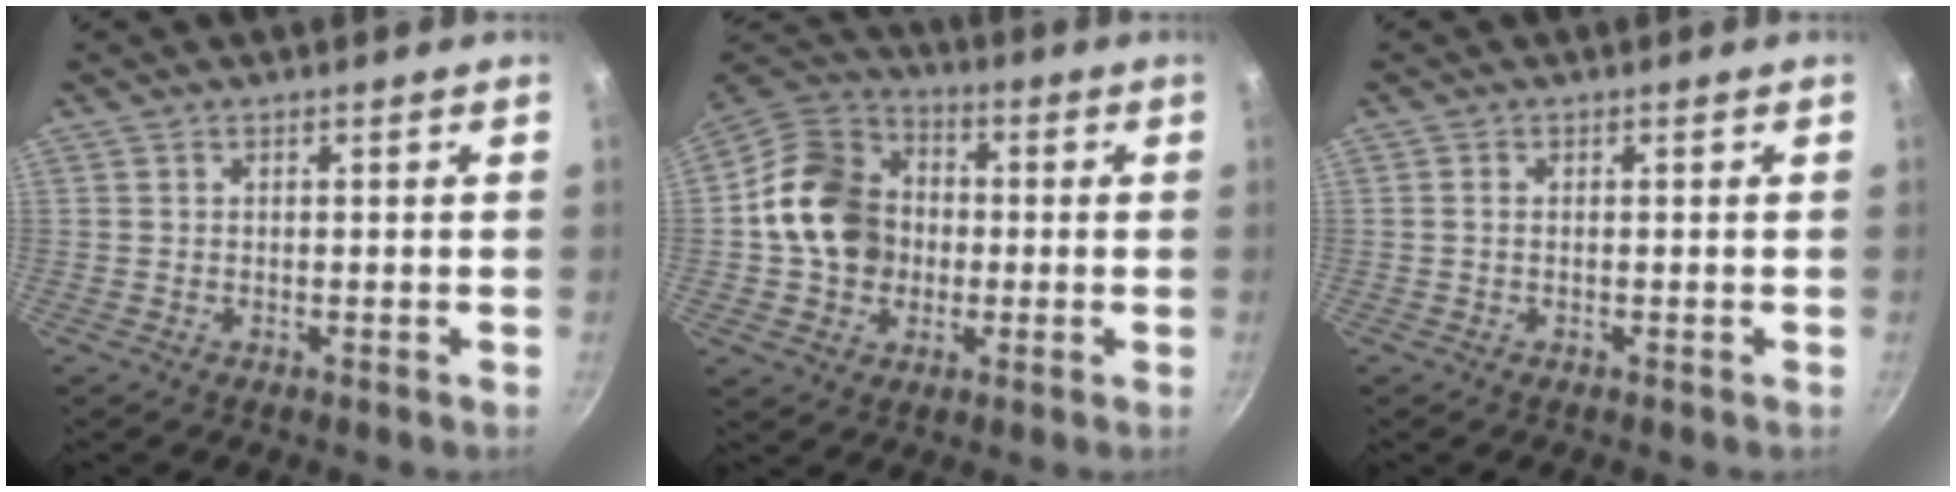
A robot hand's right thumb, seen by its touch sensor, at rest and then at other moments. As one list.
[{"total": 15.6, "force": [-0.2, 13.1, 8.5], "torque": [-0.123, 0.029, -0.012]}, {"total": 0.9, "force": [0.0, 0.5, 0.7], "torque": [-0.014, 0.002, -0.001]}]